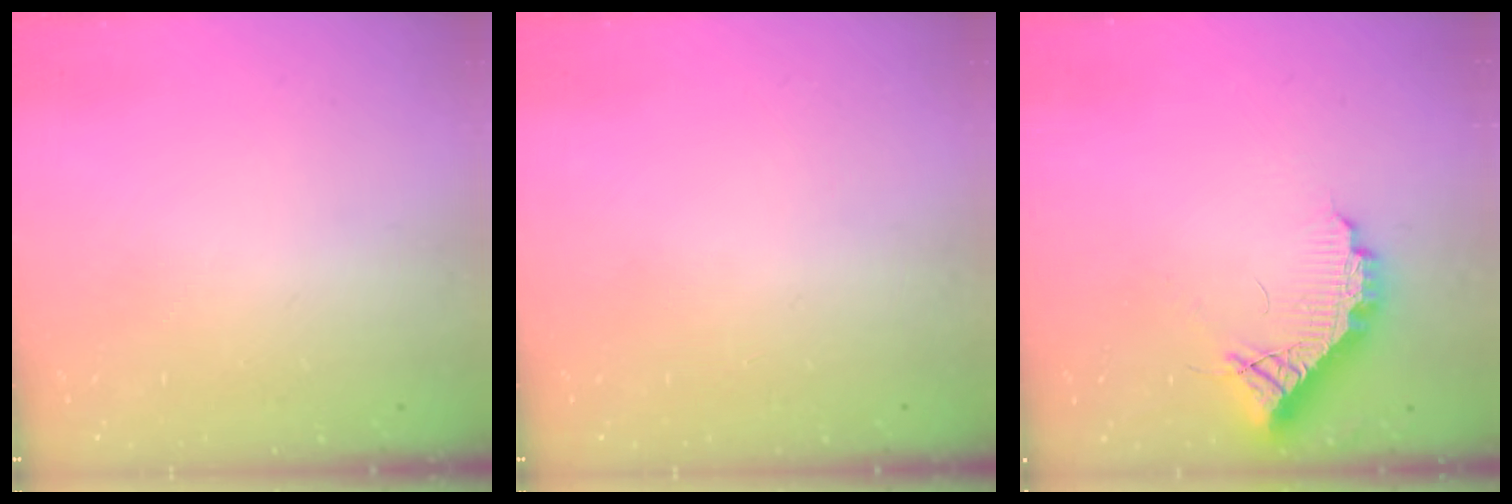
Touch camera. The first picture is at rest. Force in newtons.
{"total": 0.0}
{"total": 10.2, "press": 10.2, "slide": 0.8}